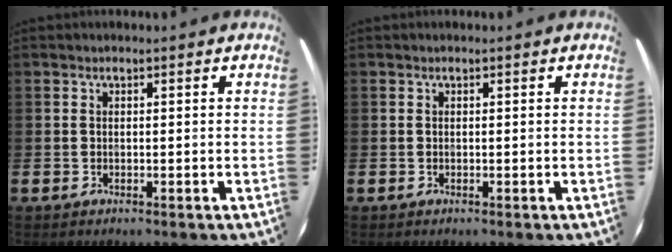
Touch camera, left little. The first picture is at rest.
{"total": 0.0}